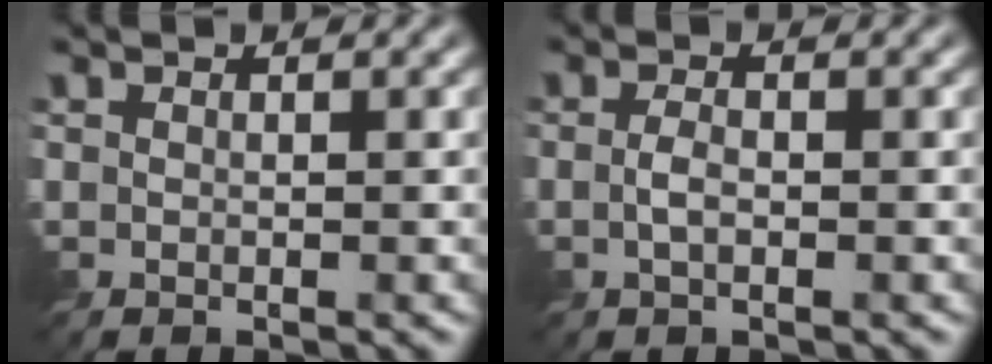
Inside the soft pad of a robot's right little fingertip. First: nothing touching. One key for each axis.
{"total": 1.5, "fx": -0.6, "fy": 0.6, "fz": 1.2, "tx": -0.025, "ty": -0.001, "tz": -0.014}